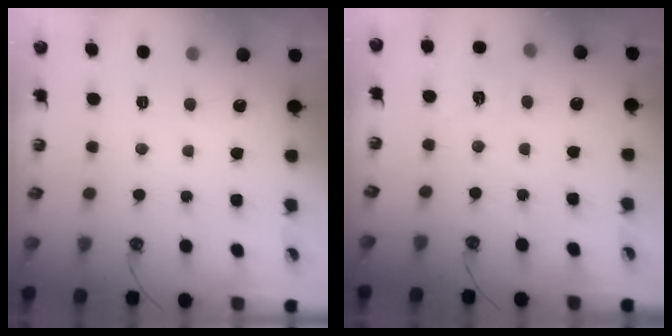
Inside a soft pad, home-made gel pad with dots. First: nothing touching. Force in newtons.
{"total": 6.7, "press": 6.7, "slide": 0.7}